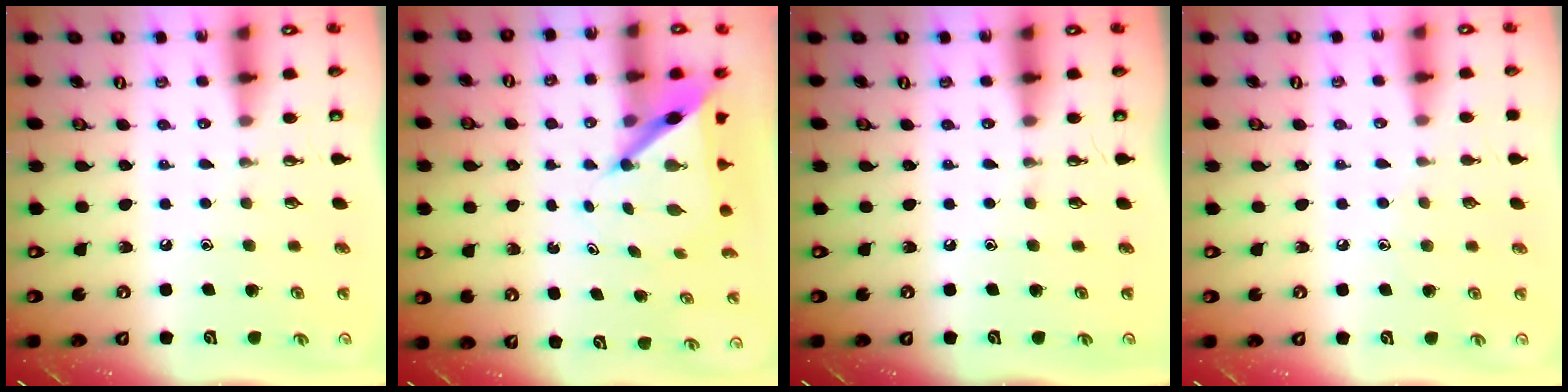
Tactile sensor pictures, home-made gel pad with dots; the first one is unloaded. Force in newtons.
{"total": 6.3, "press": 6.3, "slide": 0.6}
{"total": 0.0}
{"total": 3.8, "press": 3.8, "slide": 0.4}